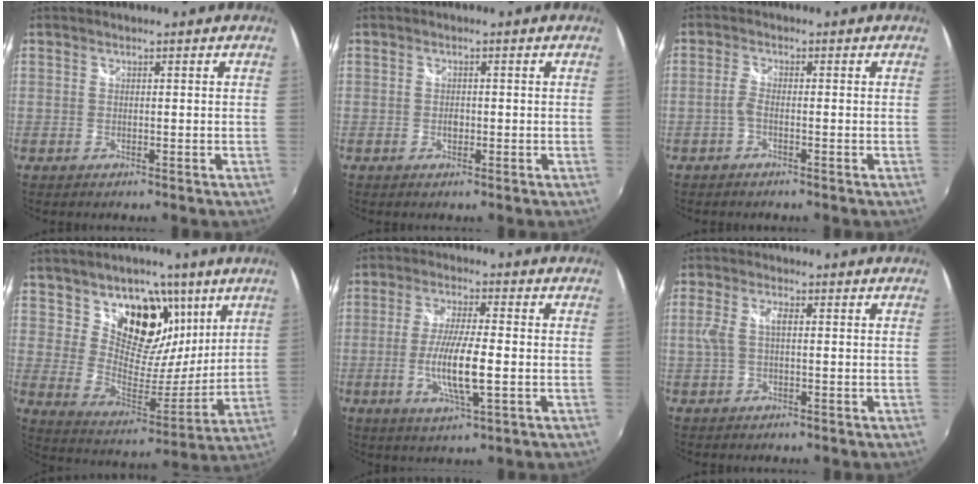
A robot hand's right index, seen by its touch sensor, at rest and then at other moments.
{"total": 1.0, "force": [-0.3, 0.8, 0.5], "torque": [-0.008, 0.003, -0.002]}
{"total": 1.6, "force": [-1.0, 0.4, 1.2], "torque": [-0.035, 0.003, -0.025]}
{"total": 16.7, "force": [8.9, 11.6, 8.1], "torque": [-0.140, -0.010, 0.152]}
{"total": 9.3, "force": [-1.9, 1.1, 9.0], "torque": [-0.175, -0.007, -0.034]}
{"total": 3.5, "force": [-0.1, 1.5, 3.2], "torque": [-0.066, 0.005, -0.001]}